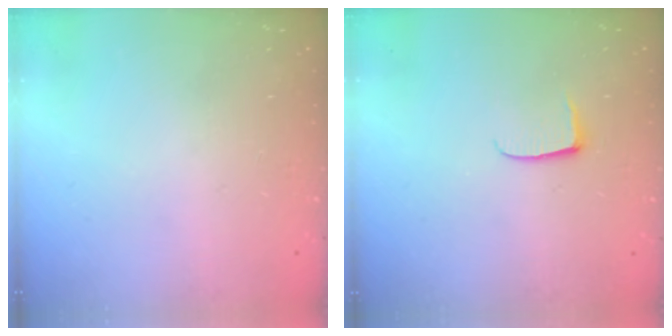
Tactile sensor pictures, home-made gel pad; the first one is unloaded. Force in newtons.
{"total": 5.4, "press": 5.3, "slide": 0.5}